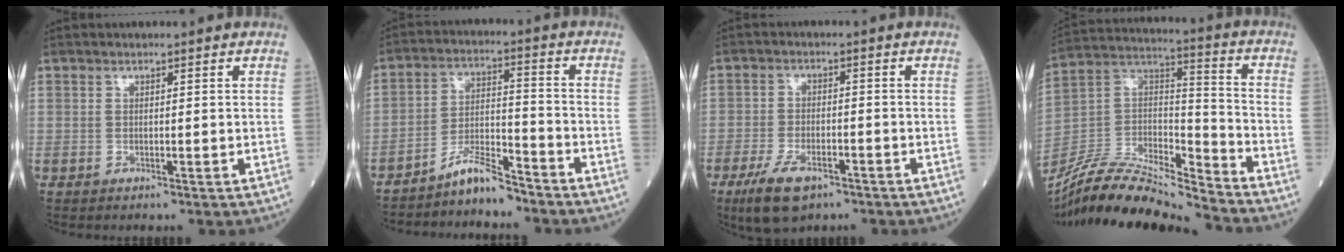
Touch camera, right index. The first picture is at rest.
{"total": 6.0, "force": [-5.5, 0.6, 2.2], "torque": [-0.044, 0.001, -0.103]}
{"total": 7.3, "force": [-4.6, 3.0, 4.9], "torque": [-0.104, -0.011, -0.077]}
{"total": 19.8, "force": [-18.5, 1.2, 7.0], "torque": [-0.143, 0.017, -0.336]}